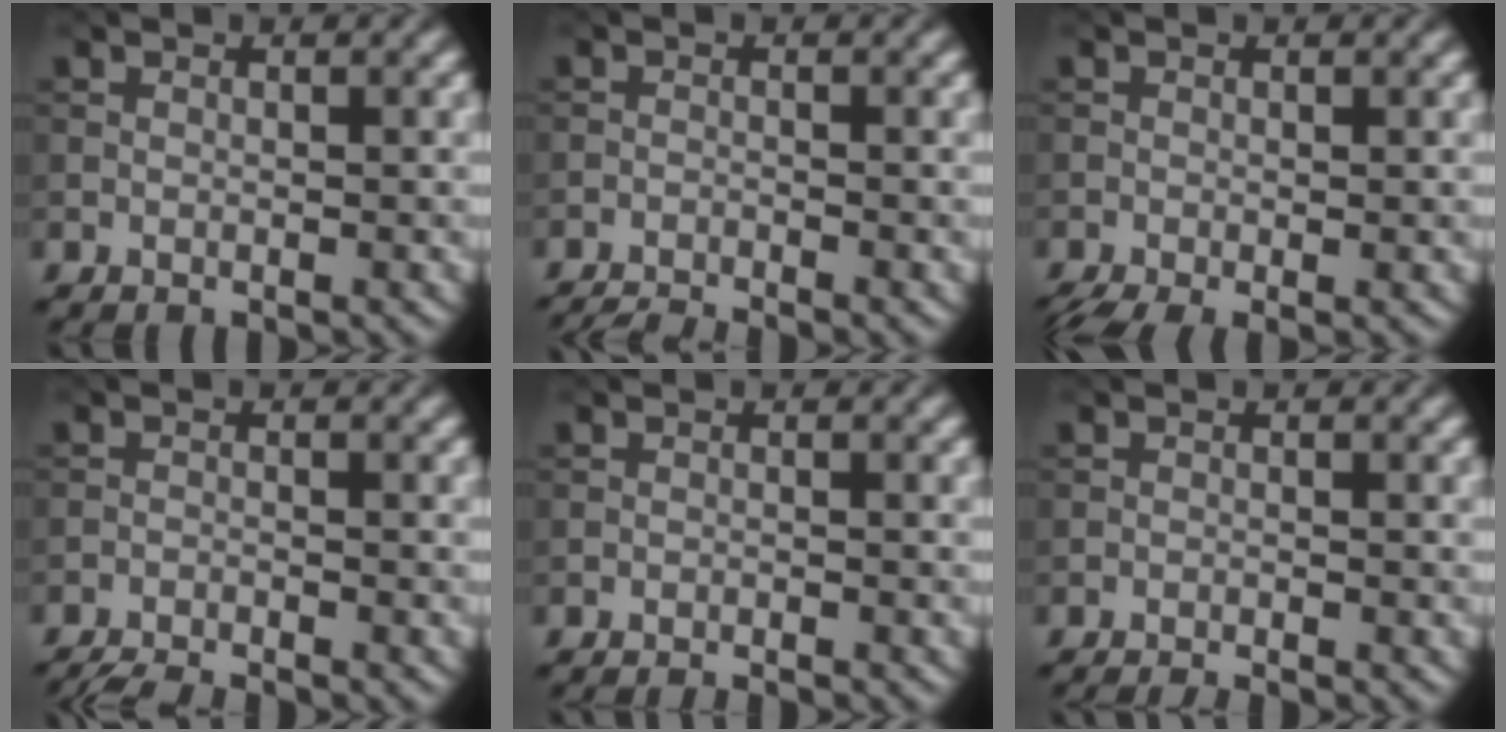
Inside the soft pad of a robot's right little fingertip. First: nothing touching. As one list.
[{"total": 3.3, "force": [-3.1, 0.3, 1.3], "torque": [-0.023, -0.013, -0.060]}, {"total": 2.7, "force": [-1.5, 0.7, 2.1], "torque": [-0.041, -0.011, -0.028]}, {"total": 4.1, "force": [-3.9, 0.4, 1.3], "torque": [-0.027, -0.017, -0.070]}, {"total": 1.6, "force": [-1.4, 0.2, 0.7], "torque": [-0.007, 0.001, -0.024]}, {"total": 1.7, "force": [-1.4, 0.2, 0.9], "torque": [-0.012, 0.002, -0.028]}]